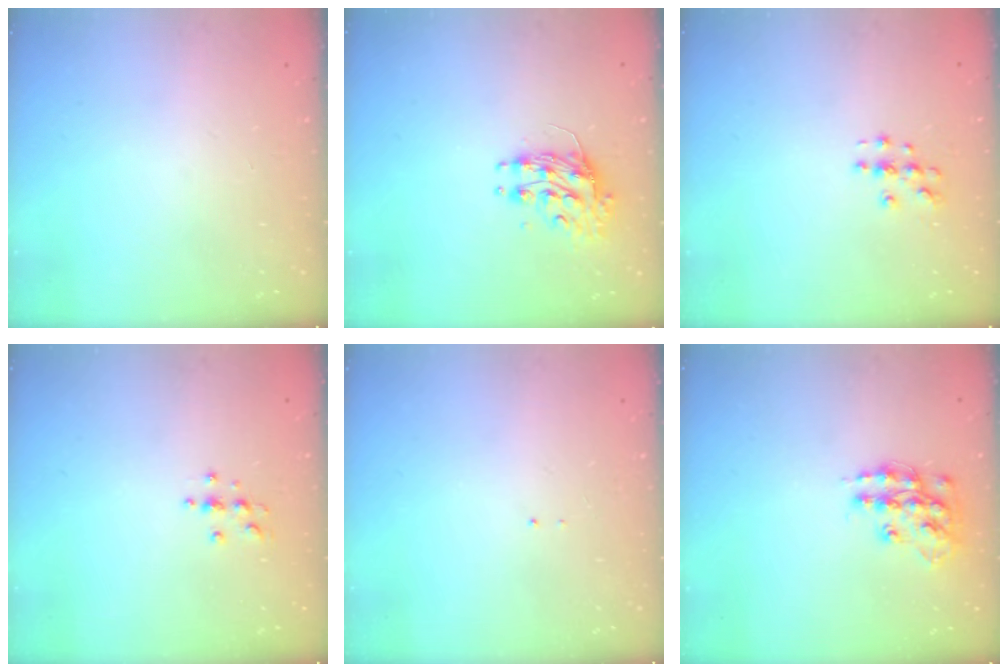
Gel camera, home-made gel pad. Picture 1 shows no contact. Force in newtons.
{"total": 10.4, "press": 10.3, "slide": 0.8}
{"total": 3.9, "press": 3.9, "slide": 0.5}
{"total": 3.3, "press": 3.3, "slide": 0.5}
{"total": 0.7, "press": 0.7, "slide": 0.1}
{"total": 13.7, "press": 13.7, "slide": 0.9}